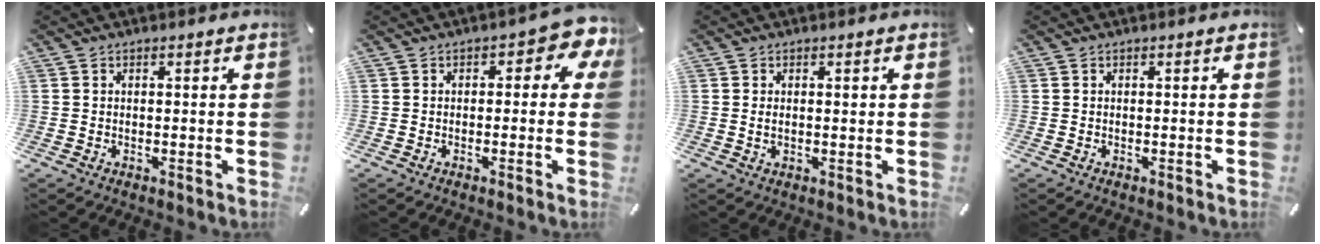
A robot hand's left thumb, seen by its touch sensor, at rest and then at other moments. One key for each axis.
{"total": 5.6, "fx": 1.2, "fy": 2.9, "fz": 4.6, "tx": -0.067, "ty": 0.001, "tz": 0.015}
{"total": 1.5, "fx": 0.2, "fy": 0.8, "fz": 1.2, "tx": -0.018, "ty": -0.001, "tz": 0.001}
{"total": 0.0}